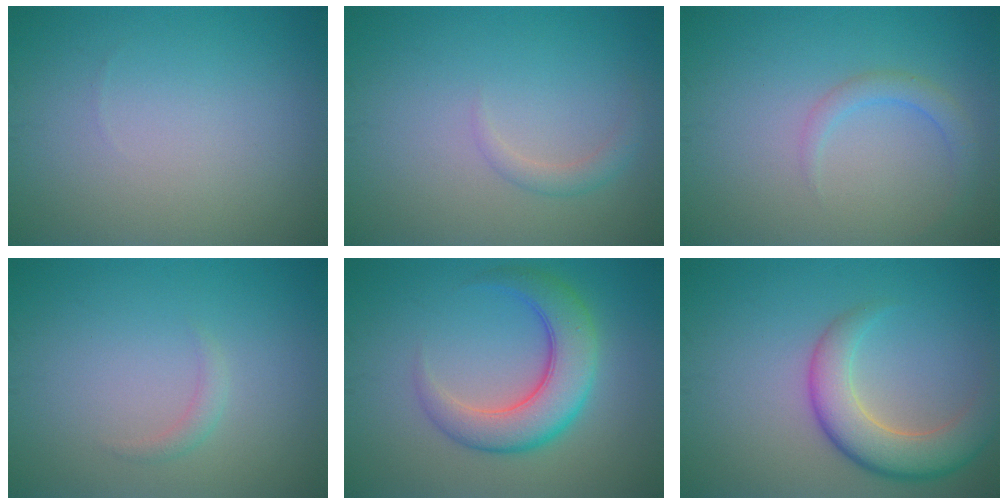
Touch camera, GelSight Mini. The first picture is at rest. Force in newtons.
{"total": 1.3, "press": 1.3, "slide": 0.1}
{"total": 1.8, "press": 1.8, "slide": 0.0}
{"total": 1.0, "press": 1.0, "slide": 0.0}
{"total": 6.2, "press": 6.2, "slide": 0.3}
{"total": 5.6, "press": 5.6, "slide": 0.3}